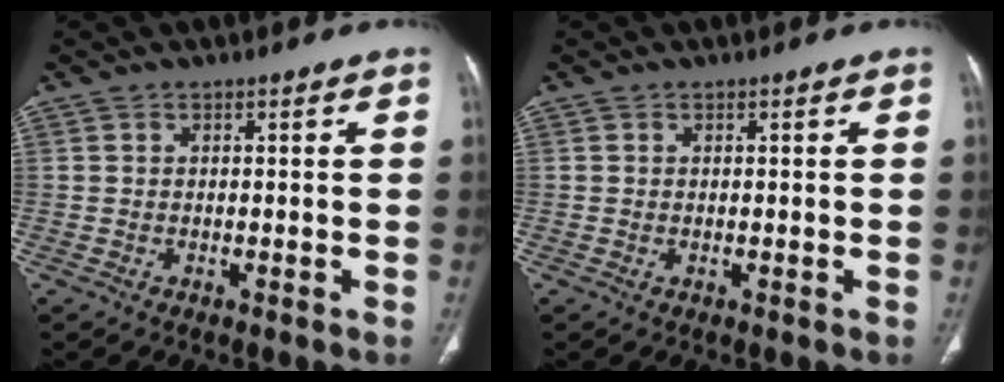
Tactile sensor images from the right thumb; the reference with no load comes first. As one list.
[{"total": 0.0}]